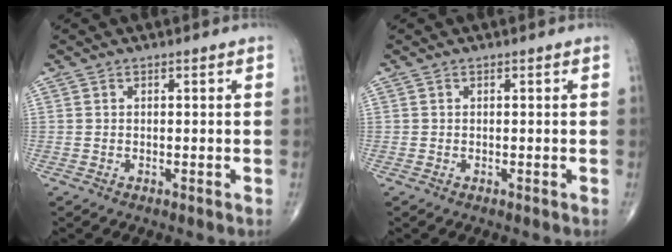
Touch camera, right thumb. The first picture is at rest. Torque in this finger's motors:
{"motor_torque": [-0.01, 0.15, 0.13, 0.09, 0.03]}